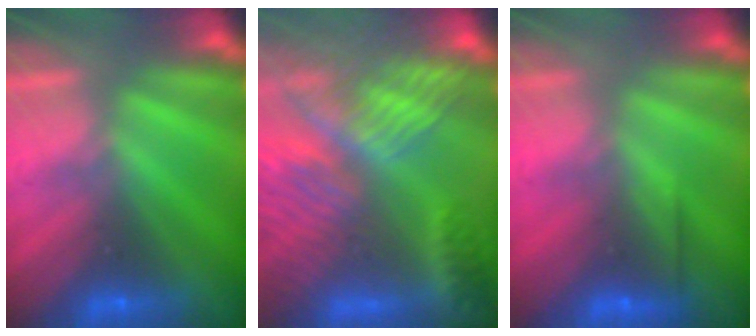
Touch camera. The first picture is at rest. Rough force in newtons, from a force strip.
{"total": 7.9}
{"total": 2.6}